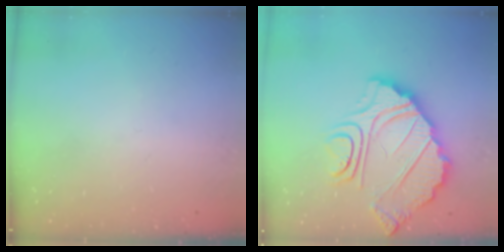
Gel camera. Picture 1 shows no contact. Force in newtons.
{"total": 15.2, "press": 15.1, "slide": 1.5}